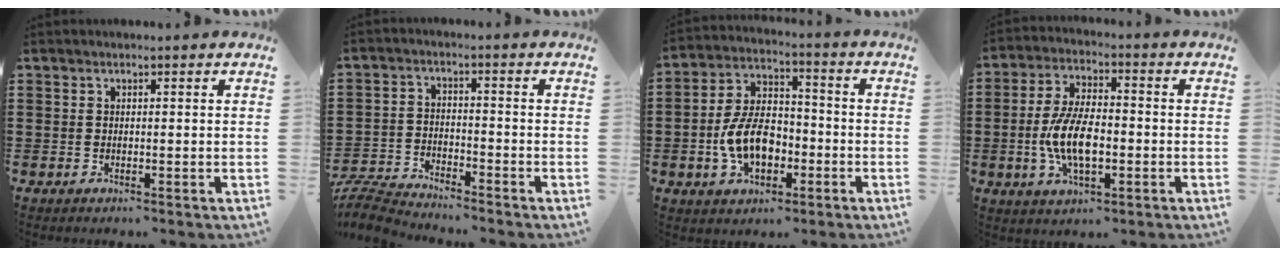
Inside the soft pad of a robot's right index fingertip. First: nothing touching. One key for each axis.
{"total": 5.3, "fx": -5.2, "fy": 0.4, "fz": 0.6, "tx": -0.036, "ty": -0.004, "tz": -0.113}
{"total": 9.2, "fx": -2.6, "fy": 5.6, "fz": 6.8, "tx": -0.146, "ty": 0.004, "tz": -0.053}
{"total": 9.3, "fx": -1.9, "fy": 4.1, "fz": 8.2, "tx": -0.189, "ty": -0.008, "tz": -0.041}